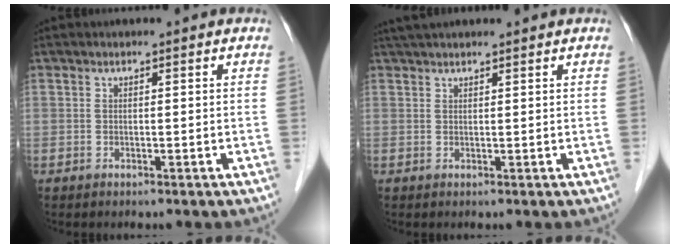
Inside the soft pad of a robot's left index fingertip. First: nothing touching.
{"total": 5.1, "force": [4.6, 0.3, 2.2], "torque": [-0.030, 0.035, 0.073]}